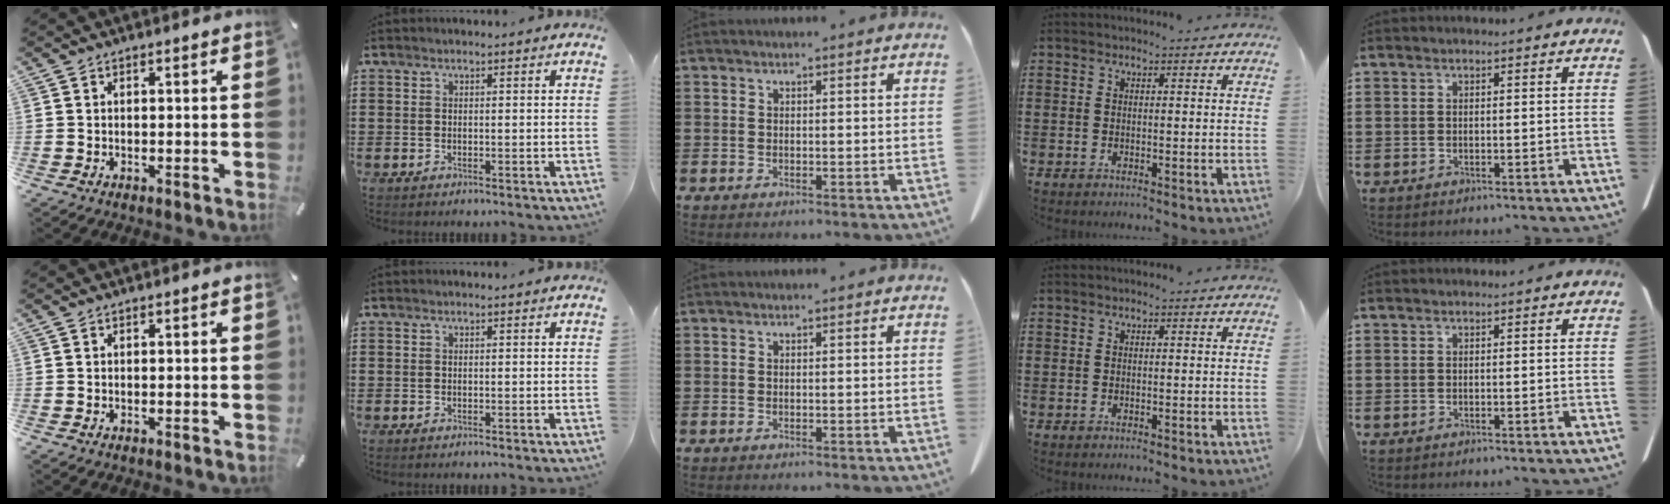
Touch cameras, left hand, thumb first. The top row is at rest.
{}